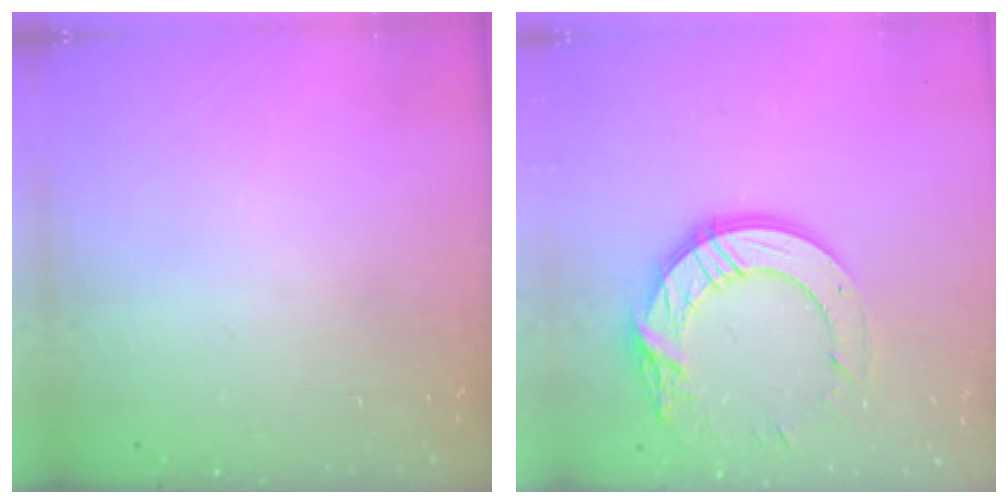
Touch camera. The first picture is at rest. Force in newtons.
{"total": 15.2, "press": 15.1, "slide": 1.5}